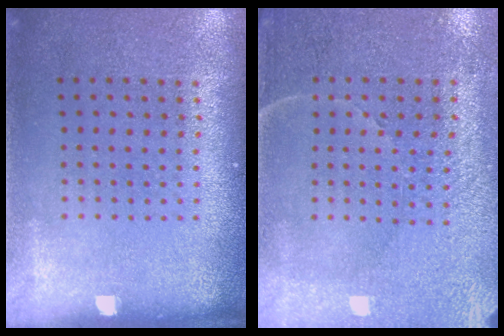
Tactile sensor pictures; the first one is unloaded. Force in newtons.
{"total": 3.3, "press": 3.2, "slide": 1.0}